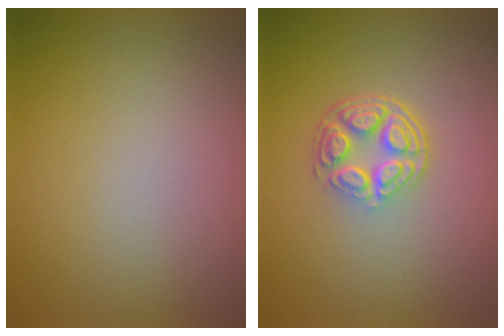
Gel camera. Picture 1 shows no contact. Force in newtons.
{"total": 4.7, "press": 3.3, "slide": 3.3}